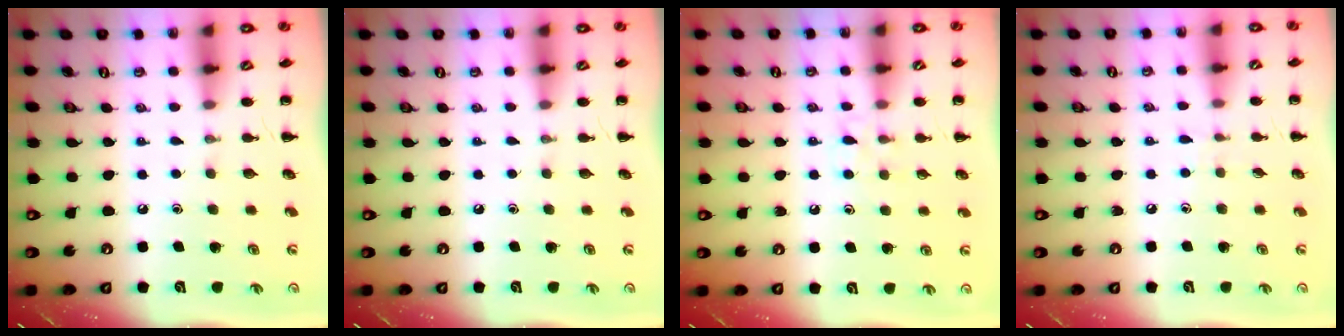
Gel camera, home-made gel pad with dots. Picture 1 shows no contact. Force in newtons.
{"total": 0.0}
{"total": 5.8, "press": 5.6, "slide": 1.7}
{"total": 3.0, "press": 2.7, "slide": 1.2}